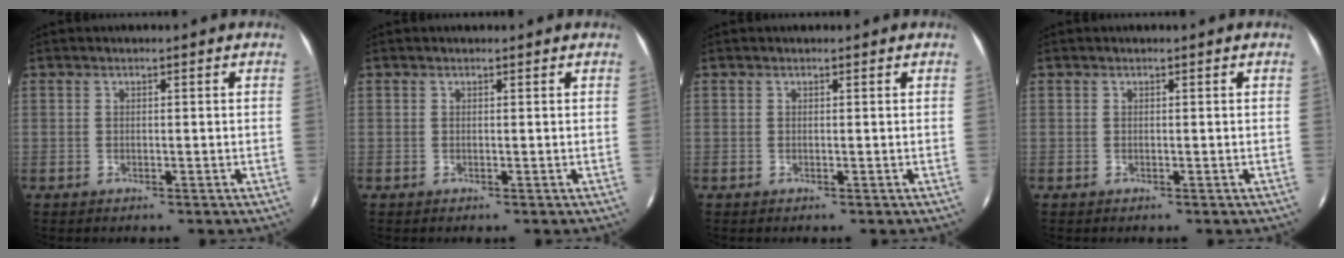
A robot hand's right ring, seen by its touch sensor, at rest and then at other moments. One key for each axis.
{"total": 0.0}
{"total": 0.0}
{"total": 0.0}